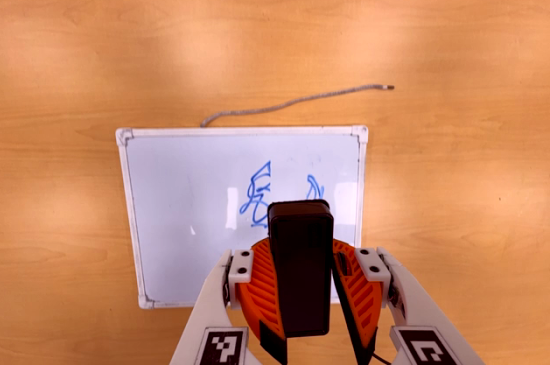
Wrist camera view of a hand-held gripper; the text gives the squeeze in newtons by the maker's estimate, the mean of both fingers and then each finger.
{"total": 10.0, "left": 10.3, "right": 9.6}